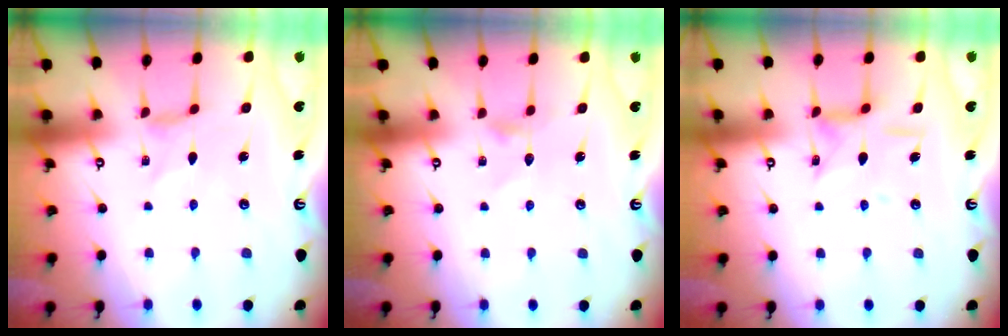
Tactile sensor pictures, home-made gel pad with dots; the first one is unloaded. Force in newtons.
{"total": 3.4, "press": 3.4, "slide": 0.3}
{"total": 9.4, "press": 9.4, "slide": 0.7}